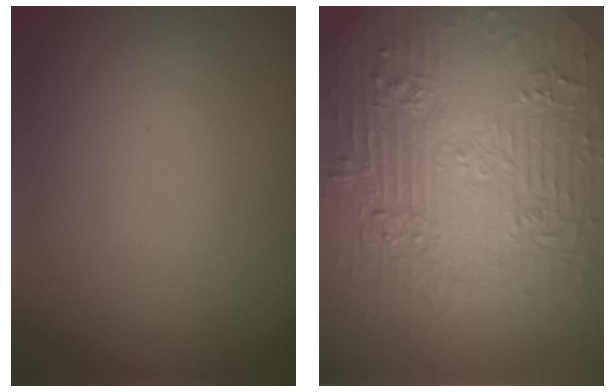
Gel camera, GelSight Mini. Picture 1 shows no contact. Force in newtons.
{"total": 11.0, "press": 7.3, "slide": 8.3}